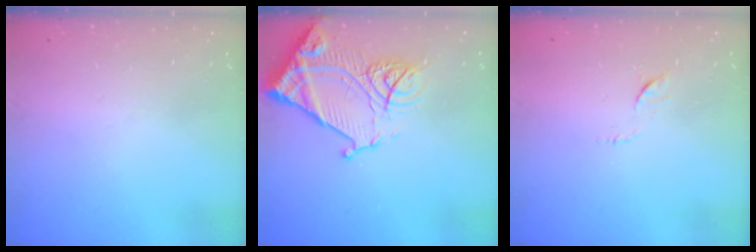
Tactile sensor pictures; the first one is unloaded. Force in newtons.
{"total": 16.3, "press": 16.2, "slide": 1.7}
{"total": 4.6, "press": 4.5, "slide": 0.5}